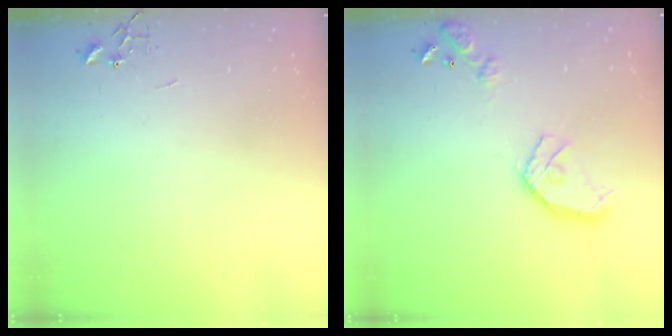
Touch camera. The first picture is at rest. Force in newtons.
{"total": 14.7, "press": 14.6, "slide": 1.6}